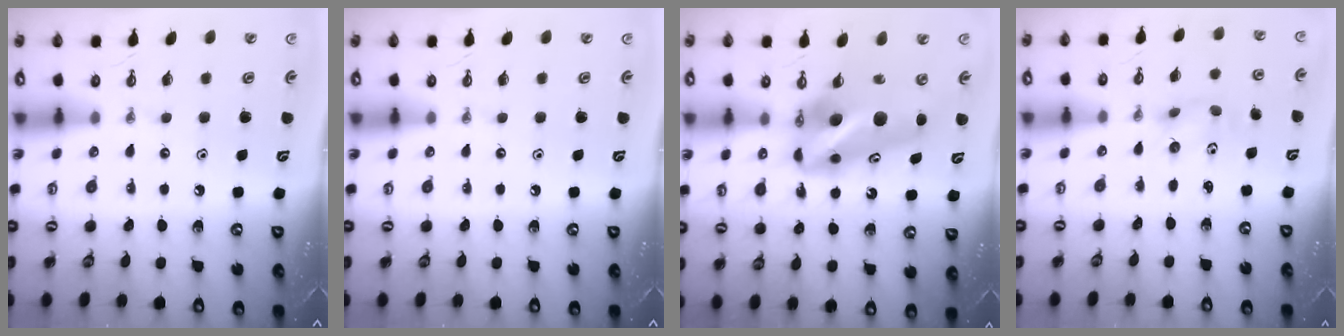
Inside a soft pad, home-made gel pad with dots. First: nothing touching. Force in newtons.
{"total": 0.0}
{"total": 12.9, "press": 12.6, "slide": 2.9}
{"total": 3.8, "press": 3.4, "slide": 1.7}